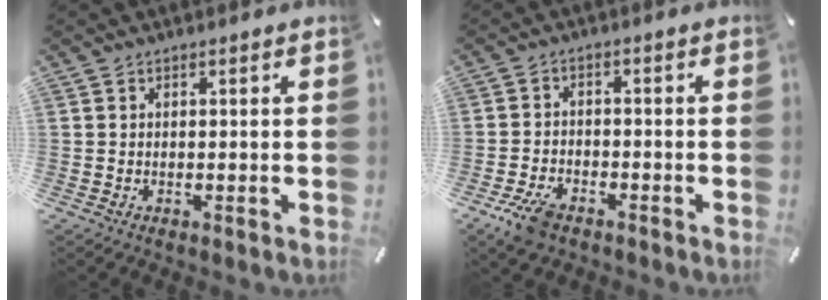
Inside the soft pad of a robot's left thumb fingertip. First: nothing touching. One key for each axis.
{"total": 6.1, "fx": -4.0, "fy": 3.2, "fz": 3.3, "tx": -0.082, "ty": 0.013, "tz": -0.077}